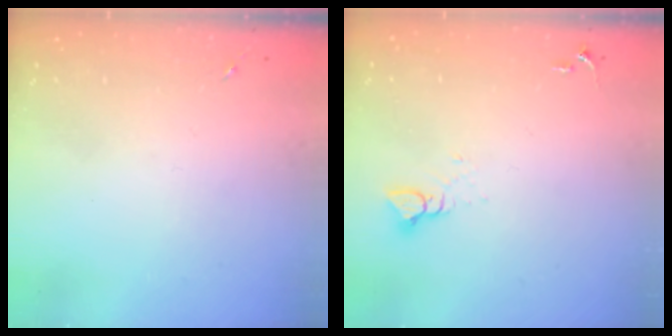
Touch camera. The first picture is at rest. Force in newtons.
{"total": 3.9, "press": 3.9, "slide": 0.4}